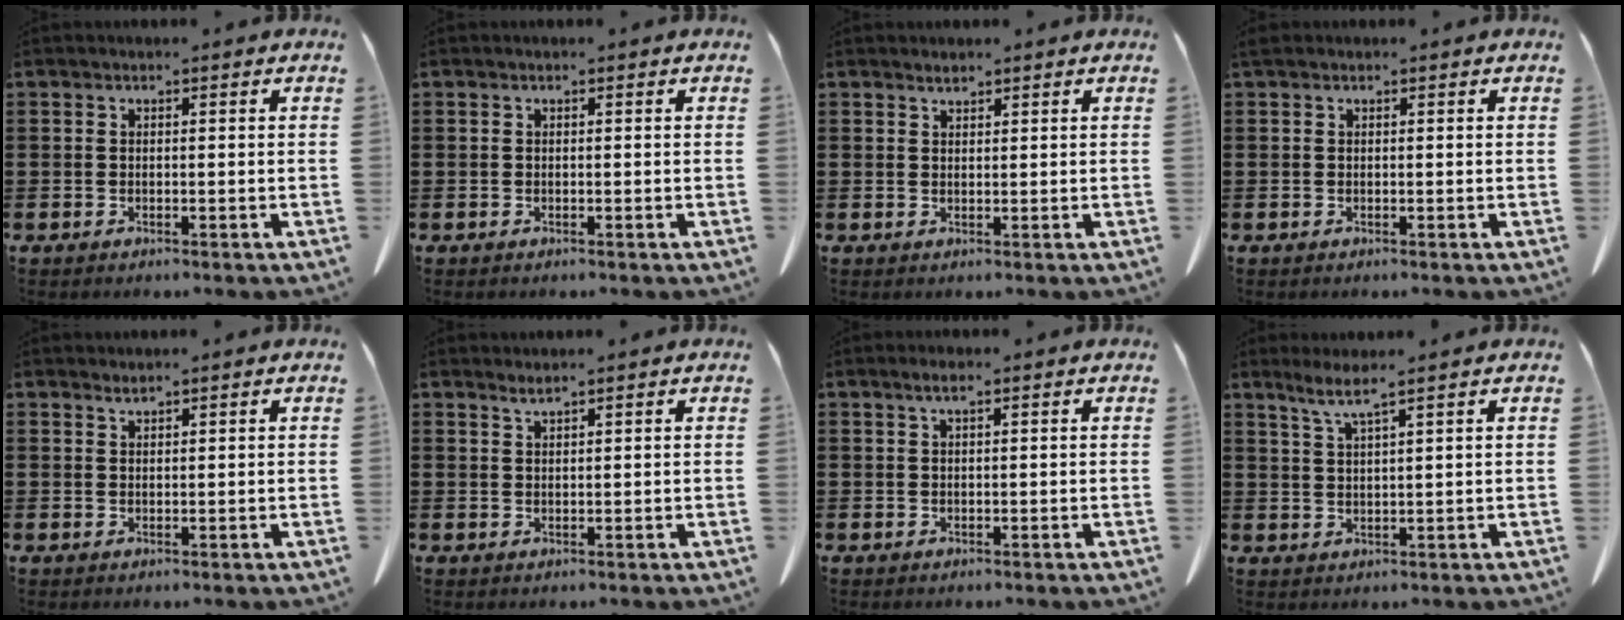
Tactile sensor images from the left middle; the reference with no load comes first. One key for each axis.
{"total": 0.0}
{"total": 1.1, "fx": 1.1, "fy": 0.1, "fz": 0.2, "tx": -0.006, "ty": -0.002, "tz": 0.022}
{"total": 0.6, "fx": 0.3, "fy": 0.3, "fz": 0.3, "tx": -0.009, "ty": 0.002, "tz": 0.007}
{"total": 1.1, "fx": 1.0, "fy": 0.0, "fz": 0.3, "tx": -0.008, "ty": -0.004, "tz": 0.021}
{"total": 1.4, "fx": 1.4, "fy": -0.2, "fz": 0.5, "tx": -0.011, "ty": -0.004, "tz": 0.027}
{"total": 1.4, "fx": 0.8, "fy": 0.1, "fz": 1.2, "tx": -0.025, "ty": -0.001, "tz": 0.014}
{"total": 3.6, "fx": 2.6, "fy": -0.5, "fz": 2.4, "tx": -0.056, "ty": -0.005, "tz": 0.046}